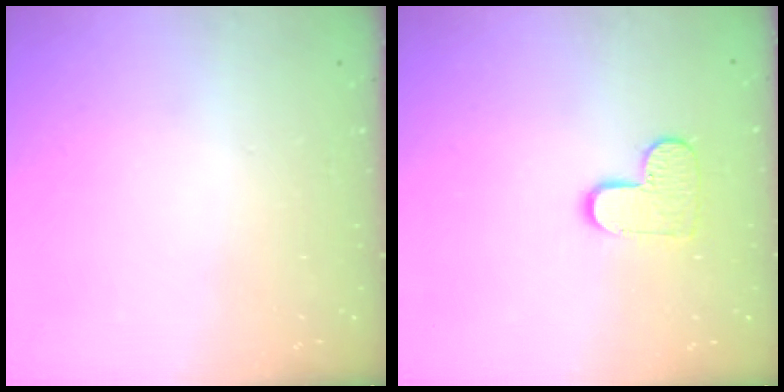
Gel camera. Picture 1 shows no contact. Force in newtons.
{"total": 8.3, "press": 8.2, "slide": 0.4}